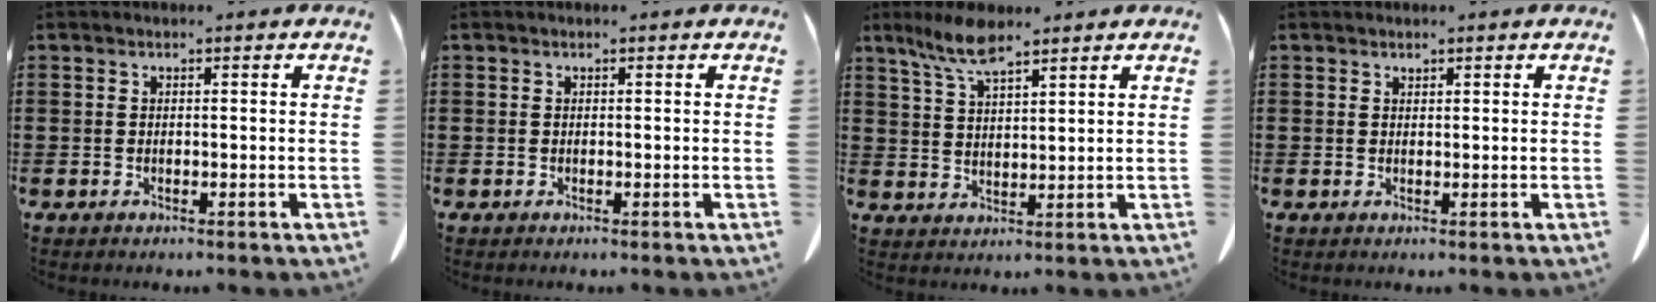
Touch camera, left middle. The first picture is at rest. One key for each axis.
{"total": 0.0}
{"total": 6.4, "fx": 4.6, "fy": 1.7, "fz": 4.2, "tx": -0.101, "ty": -0.007, "tz": 0.081}
{"total": 0.6, "fx": 0.5, "fy": 0.2, "fz": 0.0, "tx": -0.002, "ty": -0.001, "tz": 0.011}